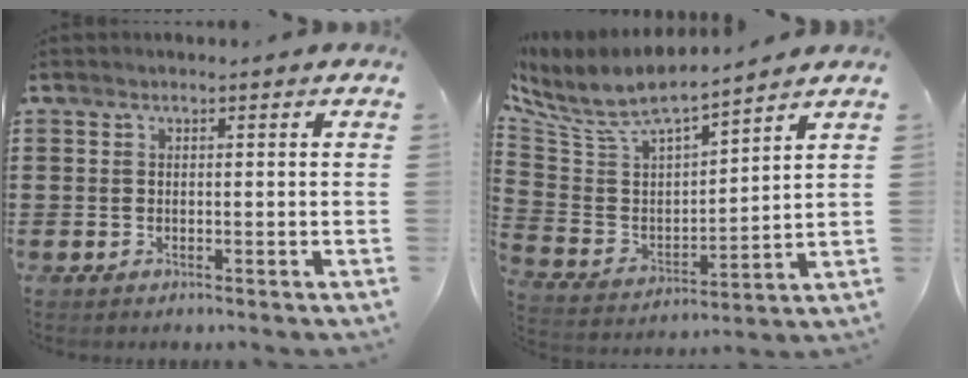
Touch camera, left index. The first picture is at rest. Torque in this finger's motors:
{"motor_torque": [2.14, 0.00, 0.48, 0.21]}